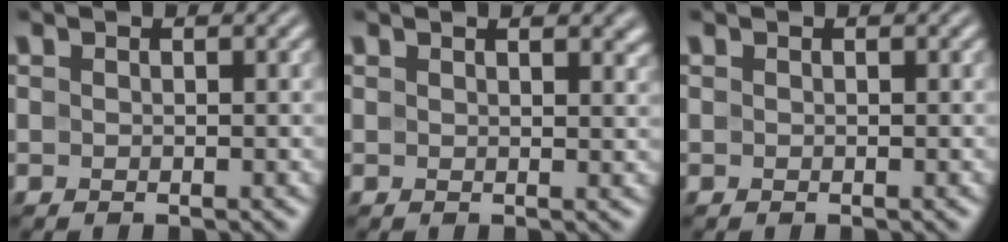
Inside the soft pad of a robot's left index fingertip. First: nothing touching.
{"total": 1.9, "force": [1.3, 0.5, 1.2], "torque": [-0.013, 0.000, 0.023]}
{"total": 0.0}